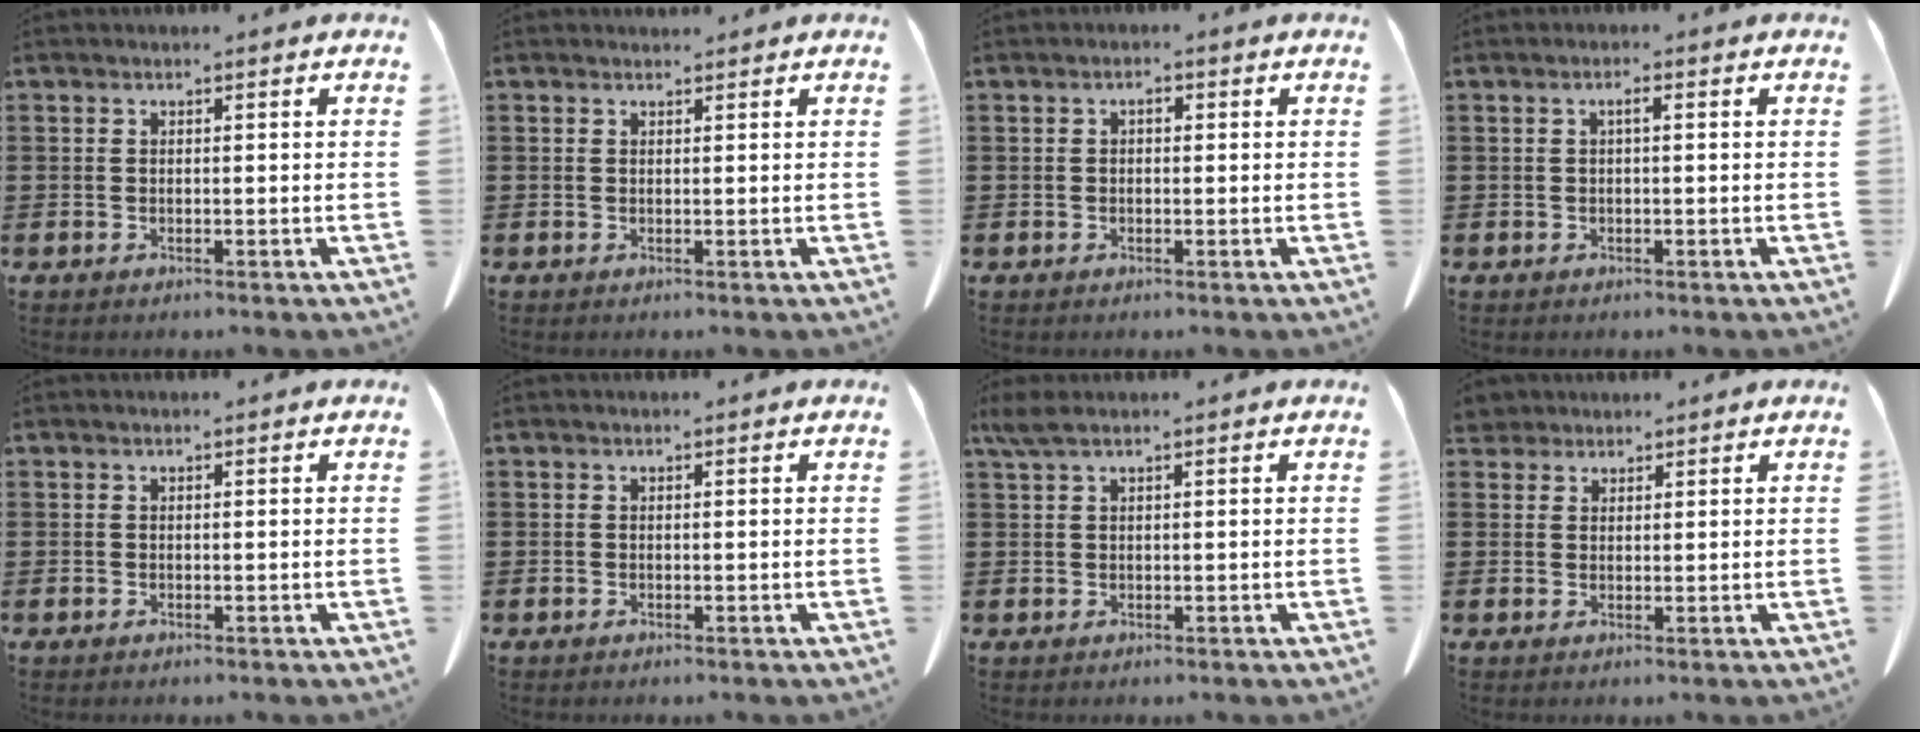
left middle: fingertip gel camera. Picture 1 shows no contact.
{"total": 0.7, "force": [0.6, 0.2, 0.1], "torque": [-0.003, 0.001, 0.012]}
{"total": 1.2, "force": [0.0, 0.6, 1.0], "torque": [-0.021, 0.003, -0.001]}
{"total": 1.3, "force": [0.0, 0.2, 1.3], "torque": [-0.023, 0.000, -0.001]}
{"total": 0.0}
{"total": 0.0}
{"total": 2.1, "force": [1.2, 0.3, 1.7], "torque": [-0.037, -0.002, 0.024]}
{"total": 2.6, "force": [2.3, 1.1, 0.4], "torque": [-0.018, 0.003, 0.046]}